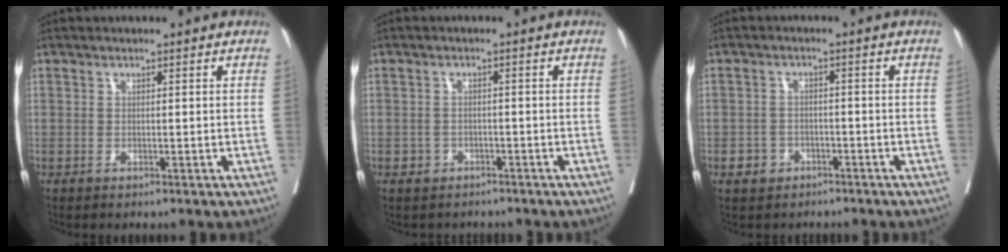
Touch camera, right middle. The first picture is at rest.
{"total": 2.6, "force": [-1.9, 1.7, 0.0], "torque": [-0.014, 0.006, -0.030]}
{"total": 3.0, "force": [-1.8, 2.4, 0.4], "torque": [-0.014, 0.009, -0.025]}